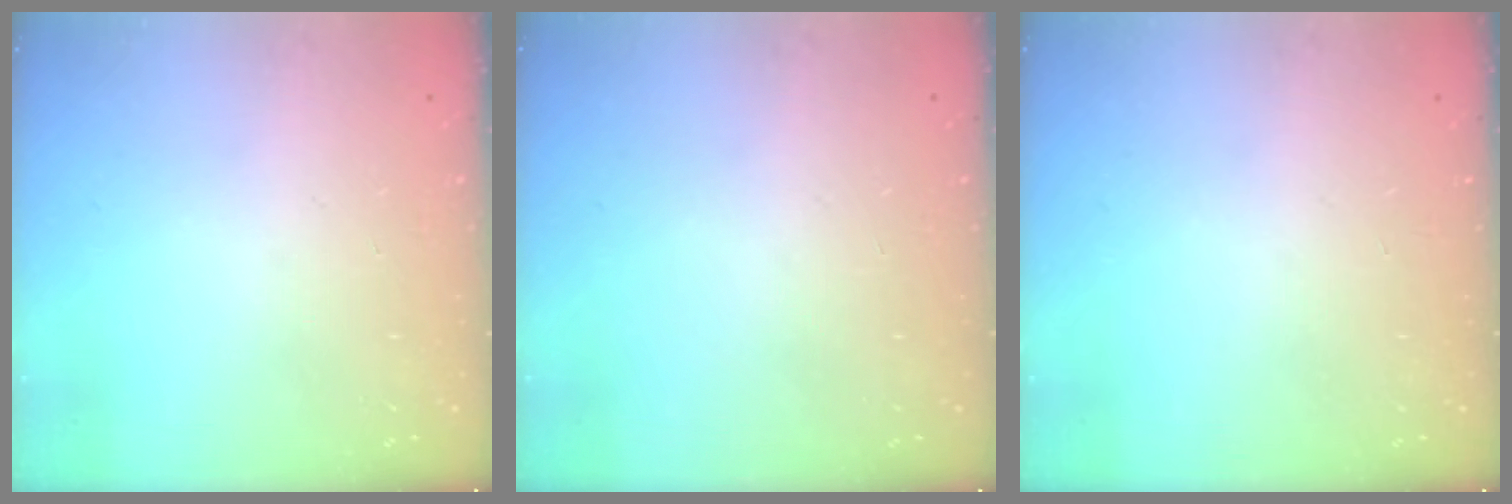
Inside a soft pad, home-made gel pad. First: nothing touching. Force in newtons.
{"total": 0.0}
{"total": 0.0}